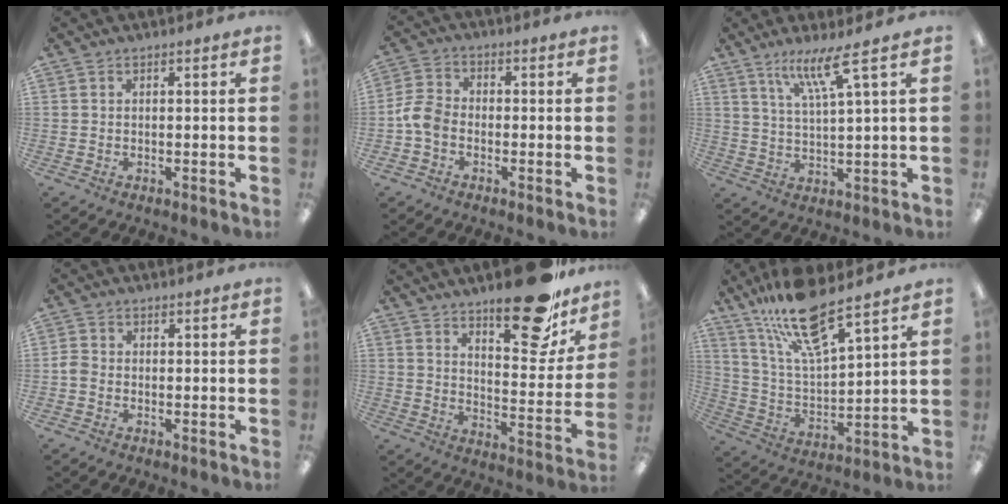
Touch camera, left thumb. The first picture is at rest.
{"total": 6.1, "force": [-2.1, 4.4, 3.6], "torque": [-0.077, 0.014, -0.039]}
{"total": 8.9, "force": [5.6, 0.9, 6.9], "torque": [-0.130, -0.018, 0.092]}
{"total": 1.8, "force": [-0.6, 1.3, 1.0], "torque": [-0.018, 0.003, -0.012]}
{"total": 19.2, "force": [14.2, 6.9, 11.0], "torque": [-0.139, -0.094, 0.231]}
{"total": 16.4, "force": [12.5, 3.5, 10.1], "torque": [-0.201, -0.062, 0.215]}